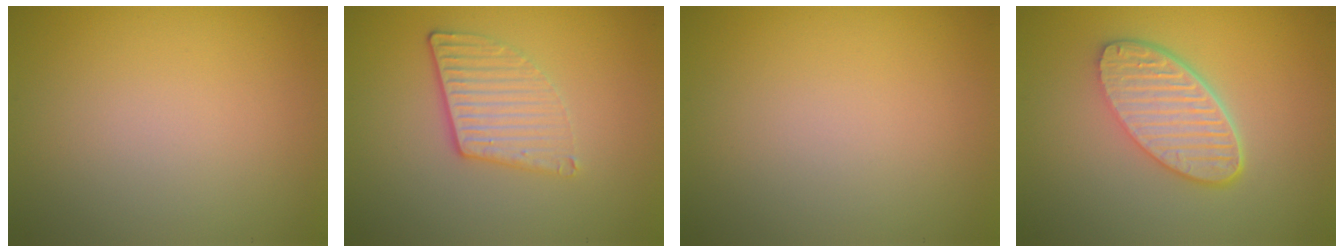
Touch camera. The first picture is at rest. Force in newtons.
{"total": 3.6, "press": 2.9, "slide": 2.1}
{"total": 0.0}
{"total": 6.0, "press": 4.5, "slide": 3.9}